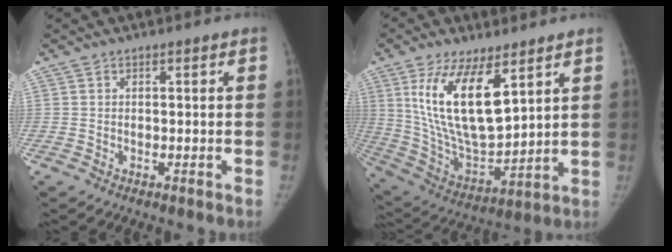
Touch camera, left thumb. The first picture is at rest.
{"total": 18.4, "force": [7.7, 7.5, 15.0], "torque": [-0.264, -0.039, 0.159]}